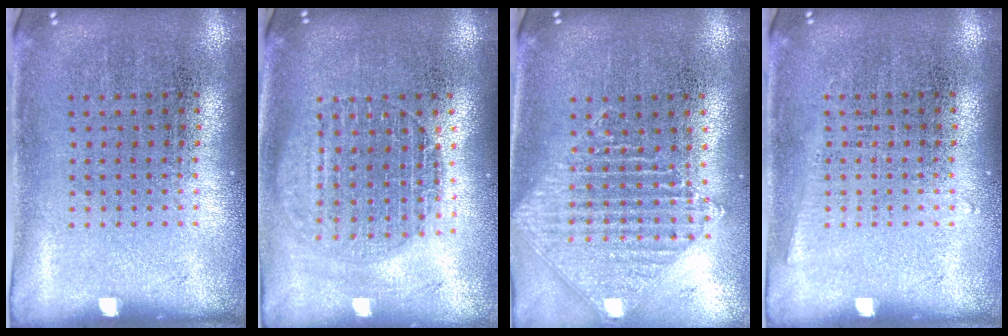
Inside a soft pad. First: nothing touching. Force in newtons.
{"total": 1.6, "press": 1.4, "slide": 0.7}
{"total": 1.3, "press": 1.2, "slide": 0.5}
{"total": 0.7, "press": 0.7, "slide": 0.0}